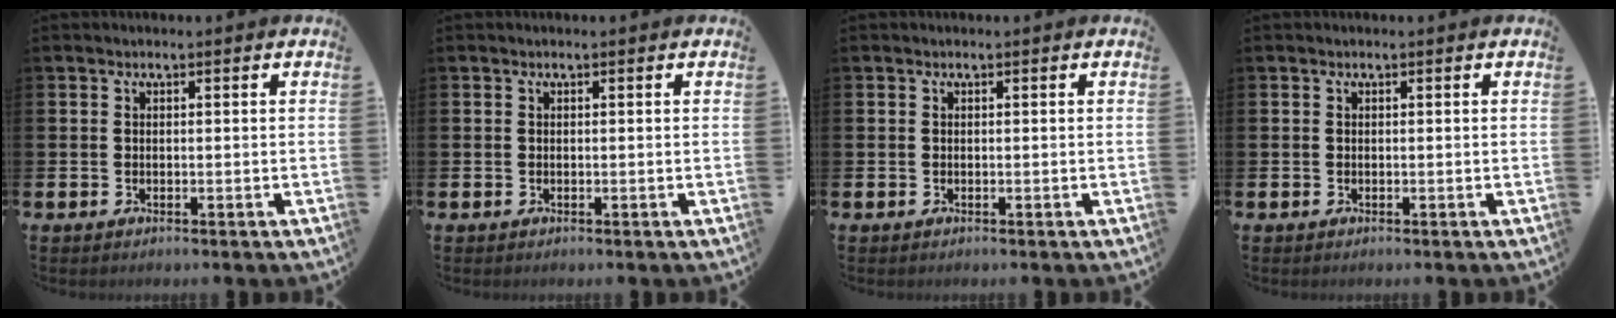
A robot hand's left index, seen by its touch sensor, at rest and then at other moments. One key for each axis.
{"total": 0.0}
{"total": 0.0}
{"total": 0.0}